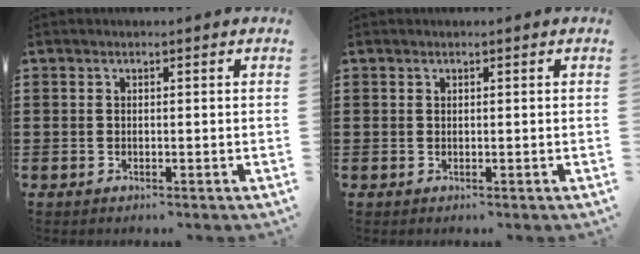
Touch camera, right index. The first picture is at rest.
{"total": 0.0}